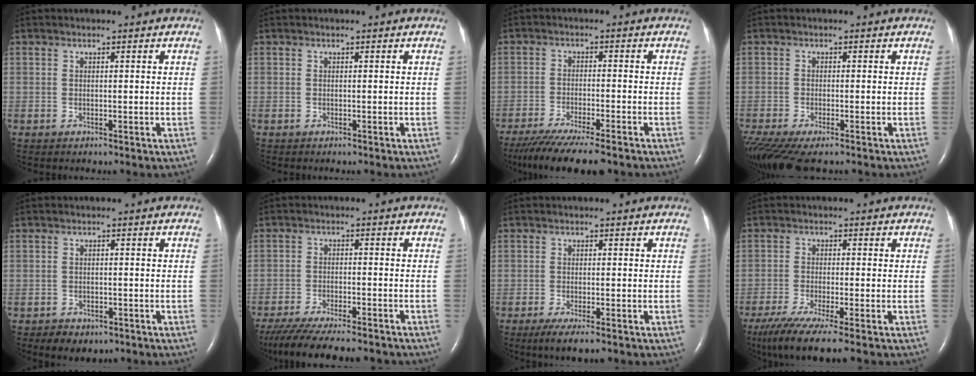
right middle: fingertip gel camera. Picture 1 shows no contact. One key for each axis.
{"total": 0.0}
{"total": 12.4, "fx": -10.2, "fy": 1.3, "fz": 7.0, "tx": -0.116, "ty": -0.030, "tz": -0.160}
{"total": 8.7, "fx": -6.6, "fy": 1.8, "fz": 5.4, "tx": -0.105, "ty": -0.016, "tz": -0.111}
{"total": 3.9, "fx": -2.7, "fy": 2.3, "fz": 1.6, "tx": -0.022, "ty": 0.000, "tz": -0.032}
{"total": 17.1, "fx": -14.8, "fy": 2.8, "fz": 8.1, "tx": -0.155, "ty": -0.034, "tz": -0.214}
{"total": 4.7, "fx": -3.2, "fy": 0.8, "fz": 3.4, "tx": -0.060, "ty": -0.013, "tz": -0.047}
{"total": 9.4, "fx": -7.0, "fy": 0.2, "fz": 6.3, "tx": -0.109, "ty": -0.028, "tz": -0.119}